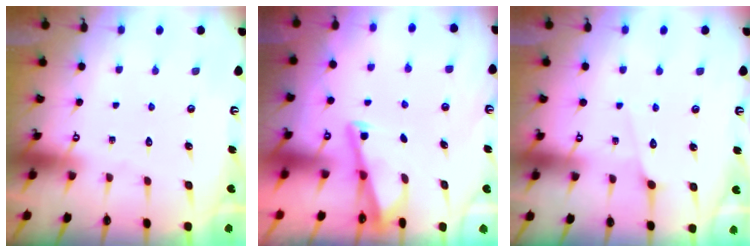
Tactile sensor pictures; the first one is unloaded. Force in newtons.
{"total": 2.9, "press": 2.9, "slide": 0.2}
{"total": 3.5, "press": 3.5, "slide": 0.5}